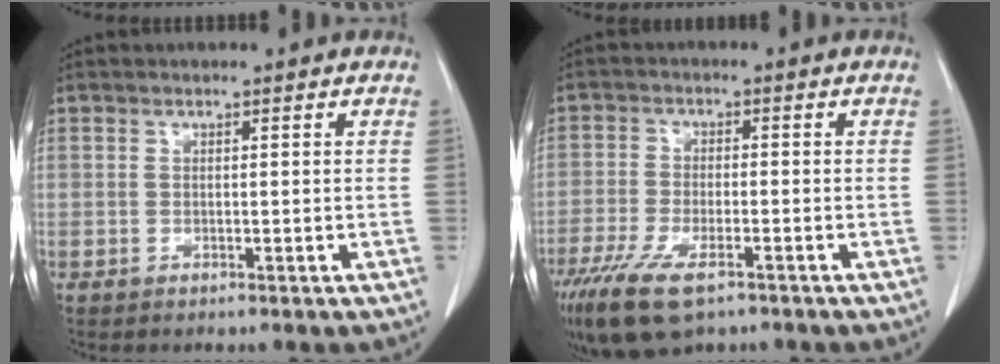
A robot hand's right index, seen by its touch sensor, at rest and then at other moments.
{"total": 10.6, "force": [-6.9, 3.6, 7.2], "torque": [-0.137, -0.022, -0.118]}